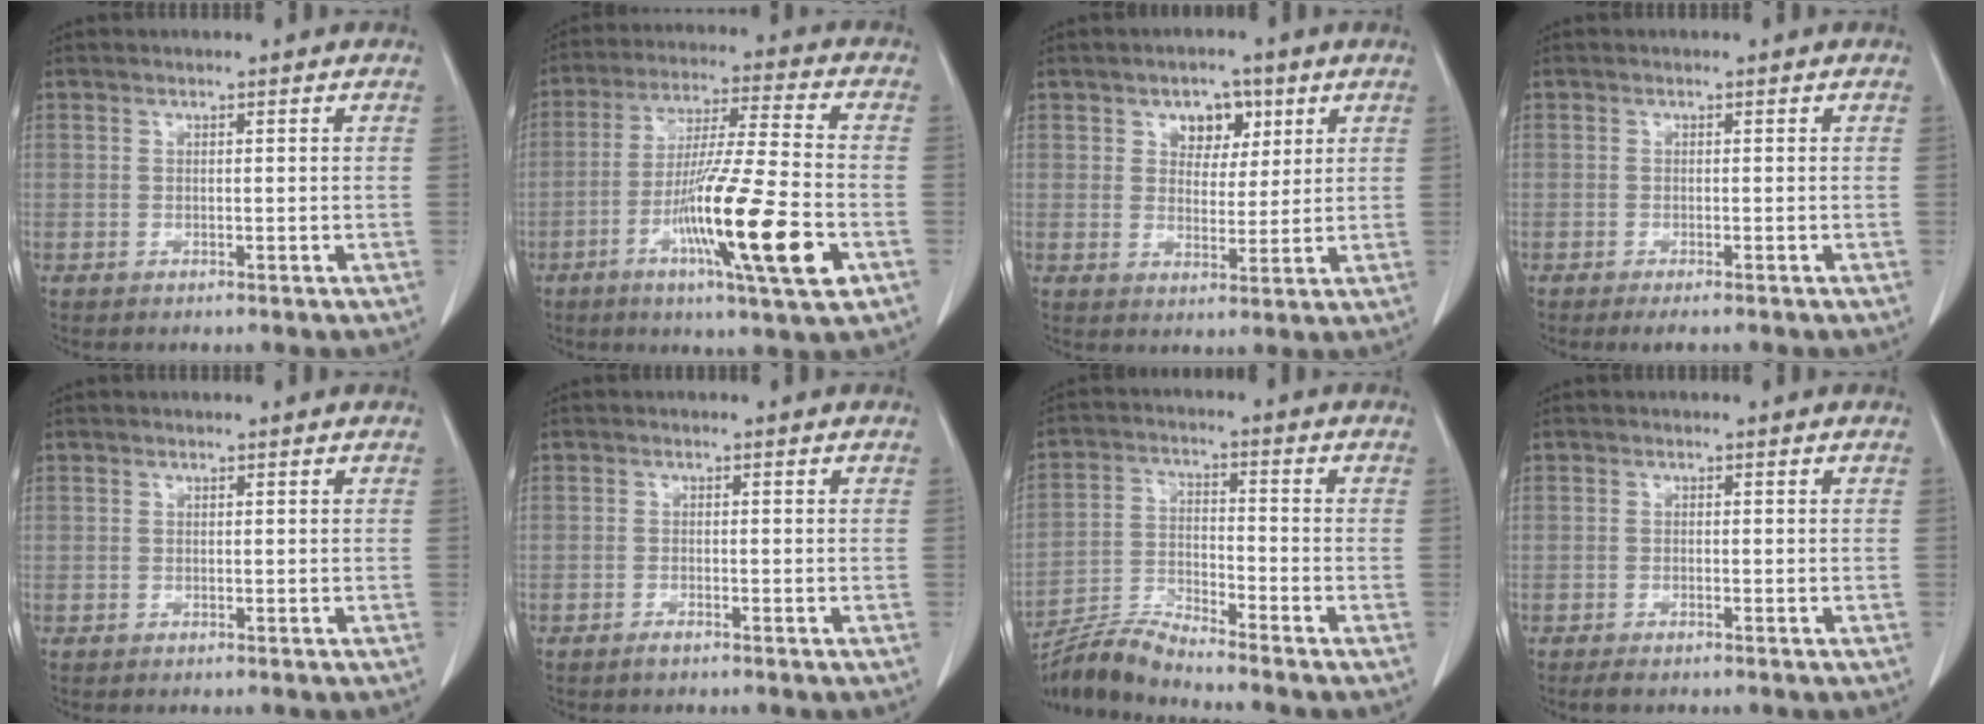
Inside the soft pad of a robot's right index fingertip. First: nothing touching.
{"total": 17.3, "force": [-6.1, 0.1, 16.2], "torque": [-0.292, -0.022, -0.106]}
{"total": 5.3, "force": [2.6, 3.5, 3.0], "torque": [-0.039, 0.008, 0.041]}
{"total": 2.3, "force": [-1.8, 0.3, 1.4], "torque": [-0.013, -0.005, -0.025]}
{"total": 0.0}
{"total": 1.1, "force": [-0.9, 0.2, 0.6], "torque": [-0.011, 0.000, -0.016]}
{"total": 7.3, "force": [-7.0, -1.1, 1.8], "torque": [-0.043, -0.013, -0.137]}
{"total": 1.8, "force": [-1.4, 0.3, 1.0], "torque": [-0.016, -0.004, -0.023]}